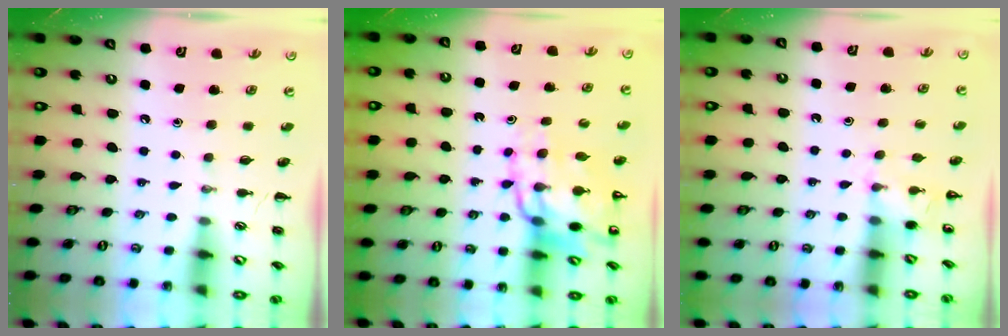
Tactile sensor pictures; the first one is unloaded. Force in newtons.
{"total": 14.1, "press": 13.6, "slide": 3.7}
{"total": 5.2, "press": 5.0, "slide": 1.5}